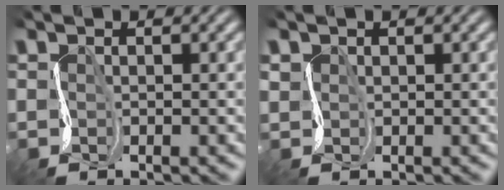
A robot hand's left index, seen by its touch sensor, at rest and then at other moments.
{"total": 1.0, "force": [0.4, 0.9, 0.0], "torque": [-0.007, -0.001, 0.006]}